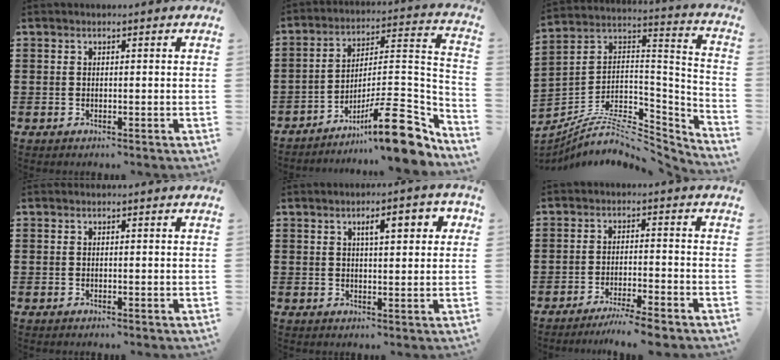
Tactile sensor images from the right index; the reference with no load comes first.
{"total": 14.7, "force": [-9.6, 3.8, 10.5], "torque": [-0.132, 0.035, -0.165]}
{"total": 8.8, "force": [-6.8, 3.3, 4.5], "torque": [-0.081, 0.009, -0.130]}
{"total": 0.0}
{"total": 4.6, "force": [1.6, 1.4, 4.0], "torque": [-0.059, 0.000, 0.019]}
{"total": 4.2, "force": [-3.8, -0.4, 1.6], "torque": [-0.035, -0.009, -0.078]}